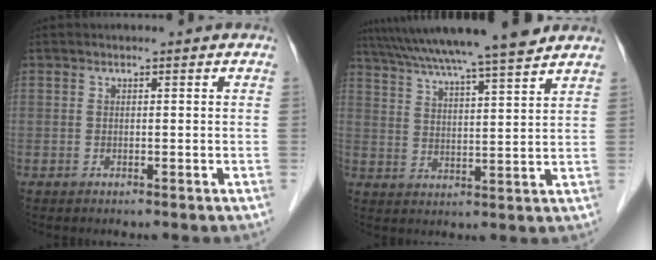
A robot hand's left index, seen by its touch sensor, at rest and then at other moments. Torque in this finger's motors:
{"motor_torque": [0.98, -1.16, 0.67, 0.21]}